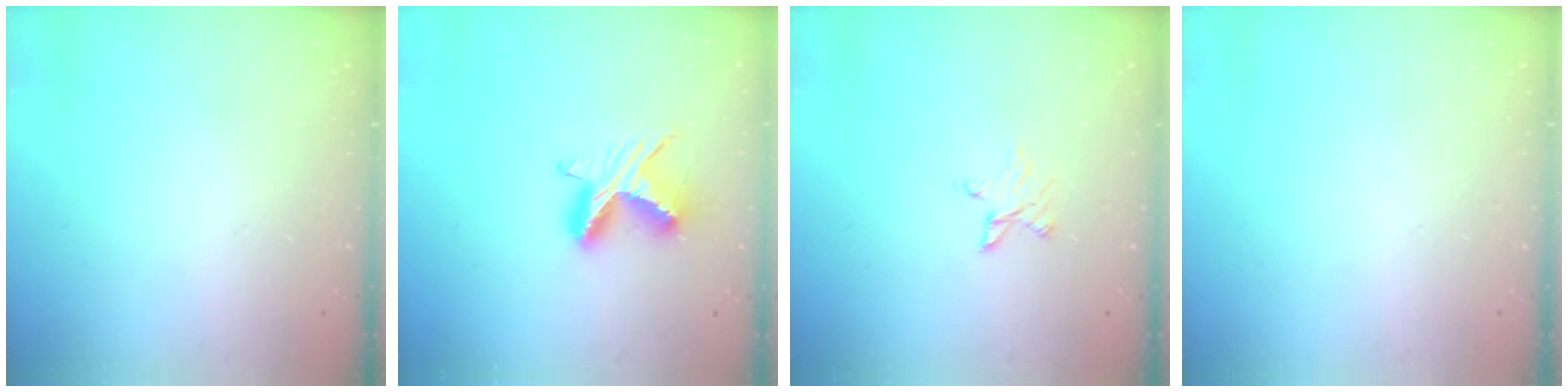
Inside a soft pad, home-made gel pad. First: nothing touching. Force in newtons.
{"total": 10.5, "press": 10.5, "slide": 0.1}
{"total": 2.9, "press": 2.9, "slide": 0.2}
{"total": 0.0}